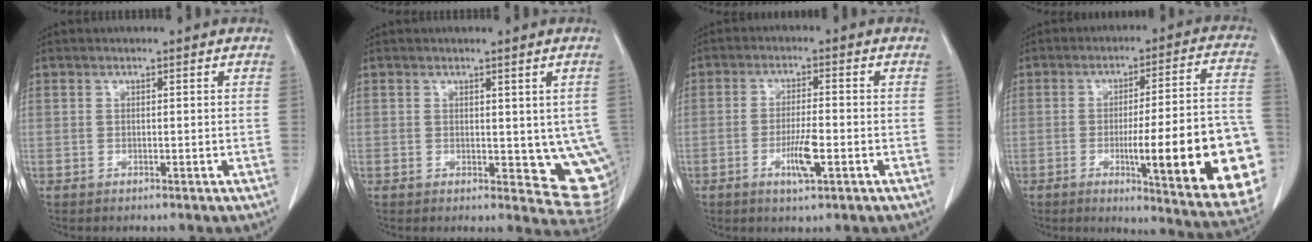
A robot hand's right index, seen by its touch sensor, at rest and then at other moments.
{"total": 8.7, "force": [0.4, 4.2, 7.6], "torque": [-0.073, -0.017, 0.010]}
{"total": 5.2, "force": [-1.9, 0.7, 4.8], "torque": [-0.089, -0.004, -0.032]}
{"total": 22.8, "force": [-6.0, 2.3, 21.9], "torque": [-0.207, 0.007, -0.068]}